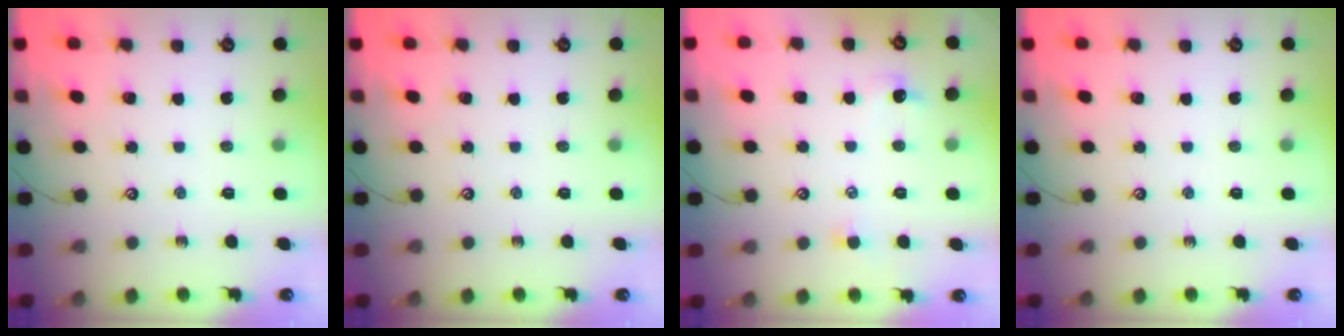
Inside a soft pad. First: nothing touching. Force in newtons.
{"total": 0.0}
{"total": 0.9, "press": 0.7, "slide": 0.6}
{"total": 0.0}